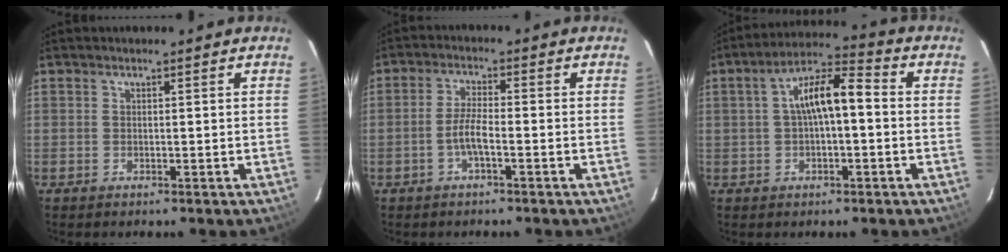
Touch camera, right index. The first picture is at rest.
{"total": 3.8, "force": [-1.7, 0.5, 3.3], "torque": [-0.074, 0.003, -0.034]}
{"total": 9.1, "force": [0.1, 3.1, 8.5], "torque": [-0.152, 0.030, 0.001]}